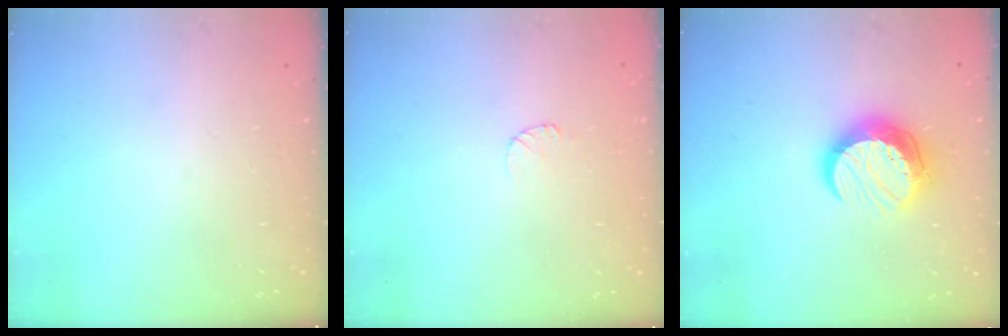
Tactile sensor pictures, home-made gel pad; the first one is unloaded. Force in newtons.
{"total": 4.0, "press": 3.9, "slide": 0.5}
{"total": 11.5, "press": 11.5, "slide": 0.8}